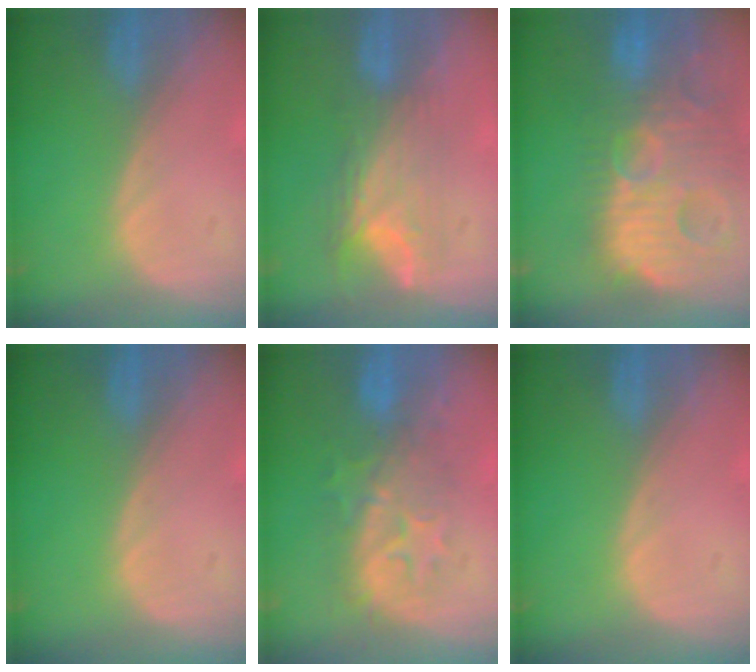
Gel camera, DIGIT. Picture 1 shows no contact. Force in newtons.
{"total": 8.1, "press": 6.7, "slide": 4.6}
{"total": 14.8, "press": 12.9, "slide": 7.4}
{"total": 0.0}
{"total": 8.2, "press": 8.2, "slide": 1.0}
{"total": 0.0}